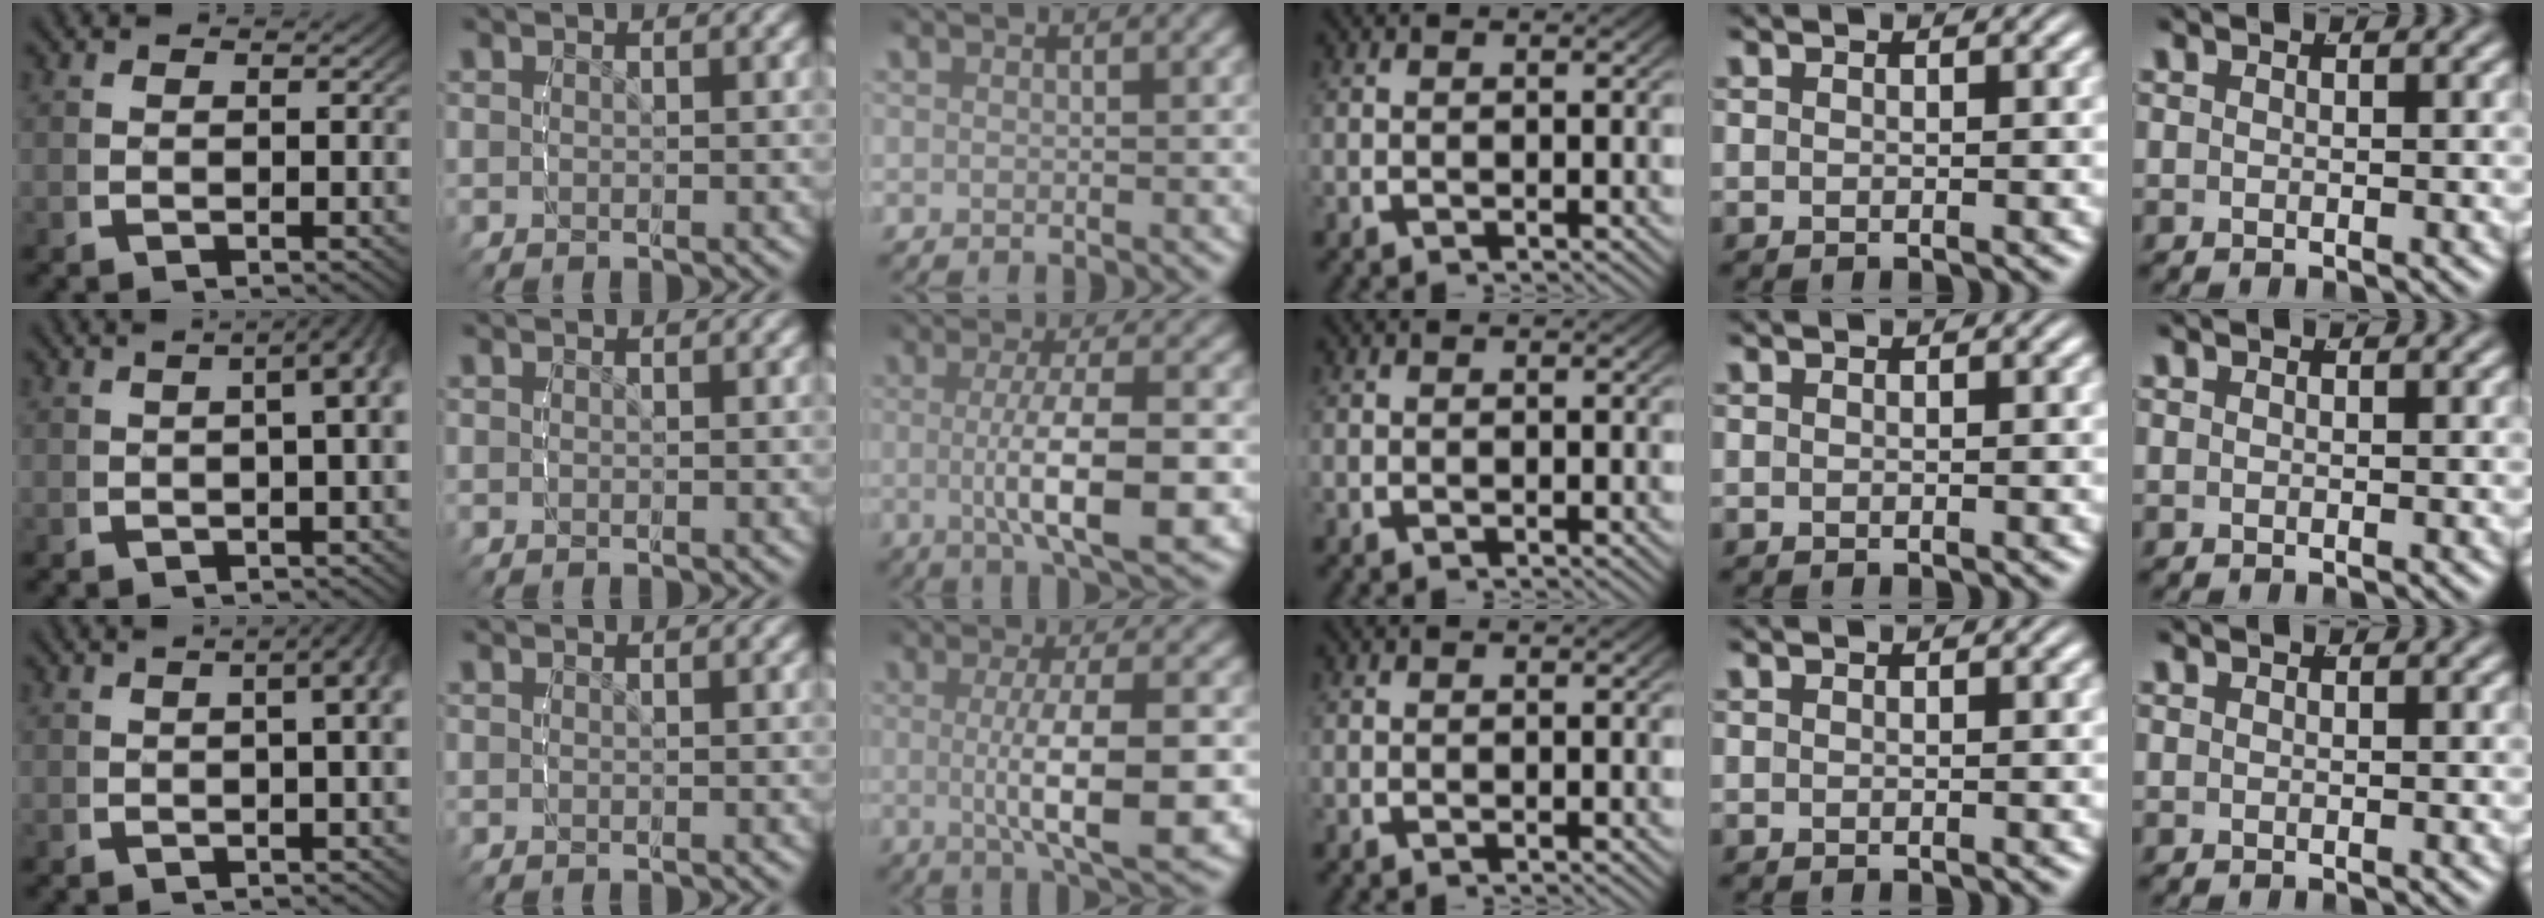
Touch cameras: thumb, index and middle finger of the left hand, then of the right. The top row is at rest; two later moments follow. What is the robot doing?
{"motion": "lift_and_place", "object": "cubes"}